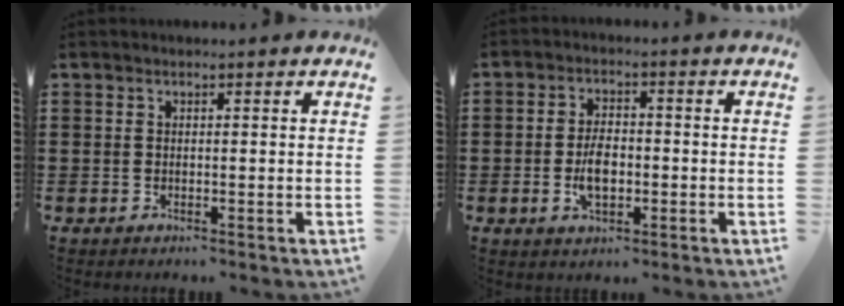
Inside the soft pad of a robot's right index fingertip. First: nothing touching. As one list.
[{"total": 5.0, "force": [-1.0, 2.8, 4.1], "torque": [-0.088, 0.002, -0.020]}]